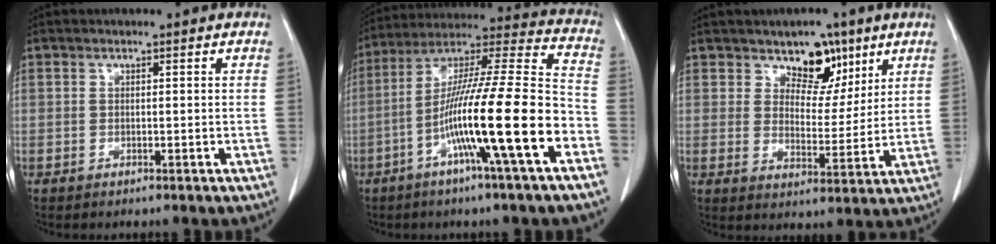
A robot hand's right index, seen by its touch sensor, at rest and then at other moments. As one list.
[{"total": 20.2, "force": [-7.5, -0.1, 18.8], "torque": [-0.324, -0.009, -0.139]}, {"total": 7.4, "force": [4.8, 4.4, 3.6], "torque": [-0.042, -0.002, 0.079]}]